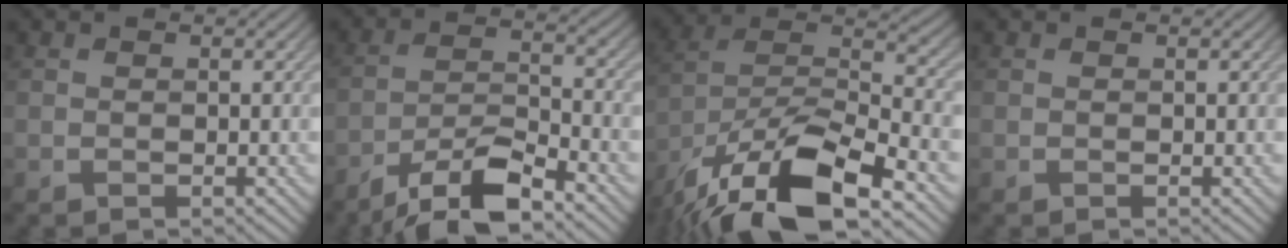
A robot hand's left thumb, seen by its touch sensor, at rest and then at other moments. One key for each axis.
{"total": 9.7, "fx": -7.0, "fy": 2.4, "fz": 6.3, "tx": -0.112, "ty": 0.003, "tz": -0.134}
{"total": 16.6, "fx": -11.1, "fy": 6.0, "fz": 10.7, "tx": -0.223, "ty": -0.015, "tz": -0.197}
{"total": 0.0}